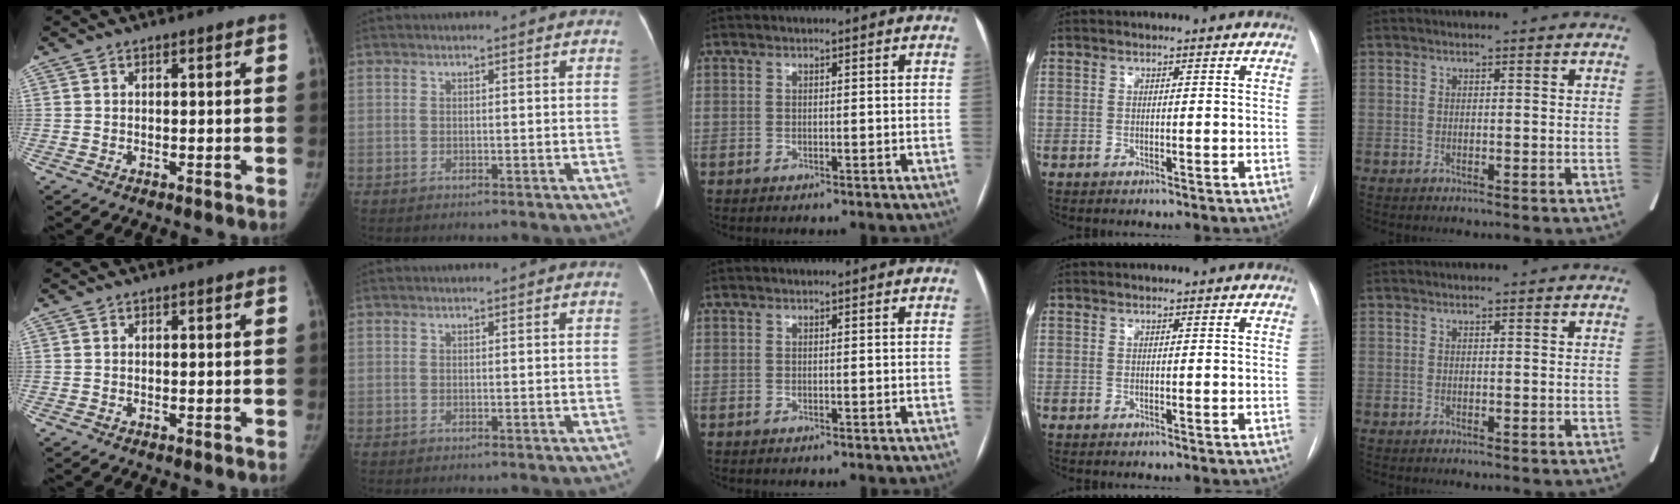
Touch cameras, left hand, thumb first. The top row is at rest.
{}